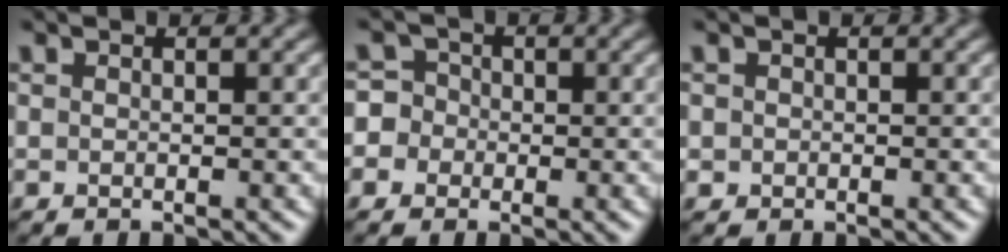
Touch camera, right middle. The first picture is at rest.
{"total": 5.0, "force": [-1.5, 4.6, 1.1], "torque": [-0.003, 0.020, -0.059]}
{"total": 0.6, "force": [0.0, 0.6, 0.1], "torque": [0.005, -0.003, -0.003]}